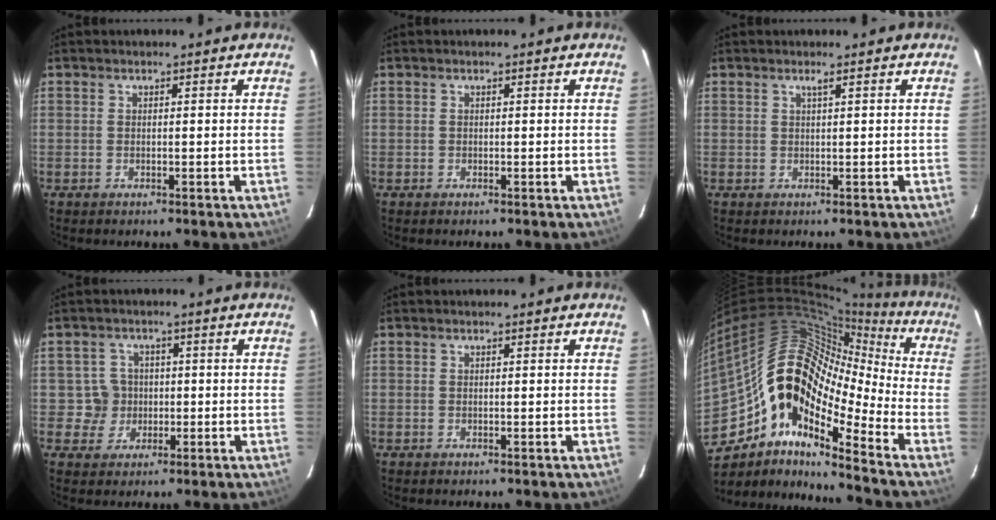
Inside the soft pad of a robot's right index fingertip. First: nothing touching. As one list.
[{"total": 0.0}, {"total": 0.7, "force": [0.4, -0.2, 0.5], "torque": [-0.011, 0.000, 0.006]}, {"total": 4.2, "force": [-0.3, 4.2, 0.1], "torque": [0.003, 0.017, 0.000]}, {"total": 0.0}, {"total": 18.5, "force": [-8.3, 9.5, 13.5], "torque": [-0.216, 0.000, -0.174]}]